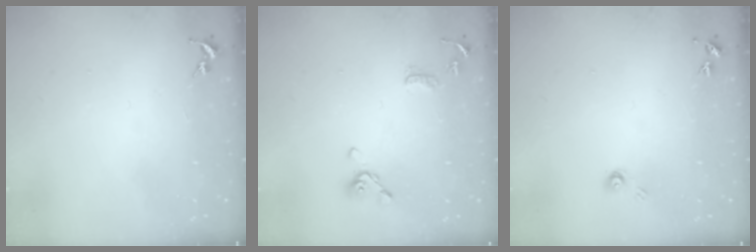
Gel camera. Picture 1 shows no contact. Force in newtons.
{"total": 11.8, "press": 11.7, "slide": 1.9}
{"total": 3.3, "press": 3.3, "slide": 0.2}